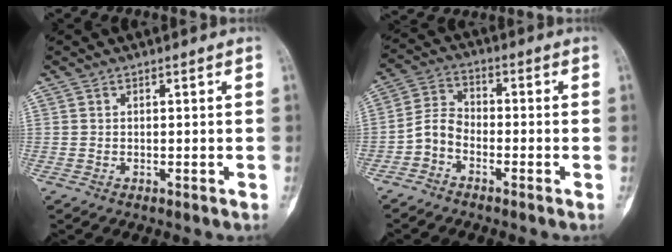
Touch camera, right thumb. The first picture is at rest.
{"total": 4.7, "force": [-2.6, 3.0, 2.5], "torque": [-0.041, 0.026, -0.066]}